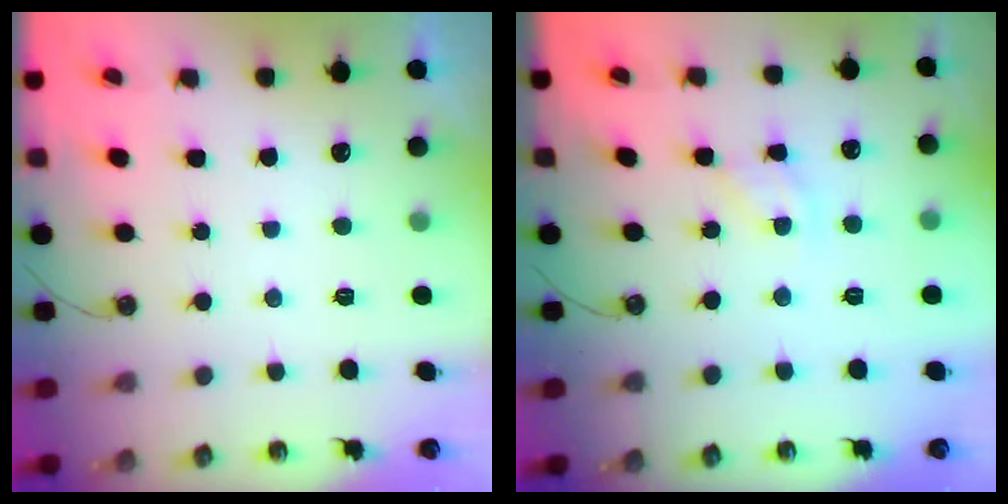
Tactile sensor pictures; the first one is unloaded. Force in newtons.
{"total": 4.7, "press": 4.7, "slide": 0.1}